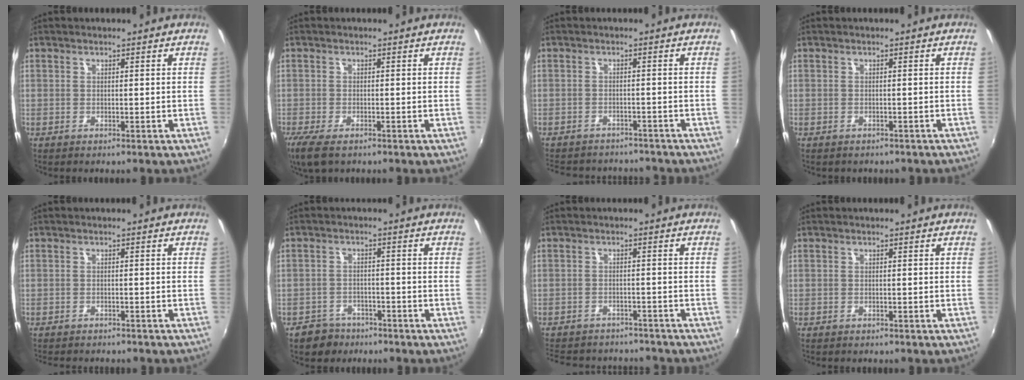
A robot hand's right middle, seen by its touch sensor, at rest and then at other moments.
{"total": 5.7, "force": [-3.8, 2.0, 3.7], "torque": [-0.089, -0.024, -0.070]}
{"total": 12.3, "force": [-10.8, 4.3, 4.0], "torque": [-0.098, -0.014, -0.150]}
{"total": 2.5, "force": [-2.1, 1.1, 0.9], "torque": [-0.020, -0.011, -0.024]}
{"total": 5.2, "force": [-4.8, 1.2, 1.8], "torque": [-0.047, -0.014, -0.068]}
{"total": 5.1, "force": [-3.8, 3.3, 0.5], "torque": [-0.028, 0.012, -0.060]}
{"total": 15.1, "force": [-13.1, 5.6, 5.1], "torque": [-0.123, 0.000, -0.180]}
{"total": 1.4, "force": [-1.3, 0.4, 0.4], "torque": [-0.012, -0.005, -0.017]}